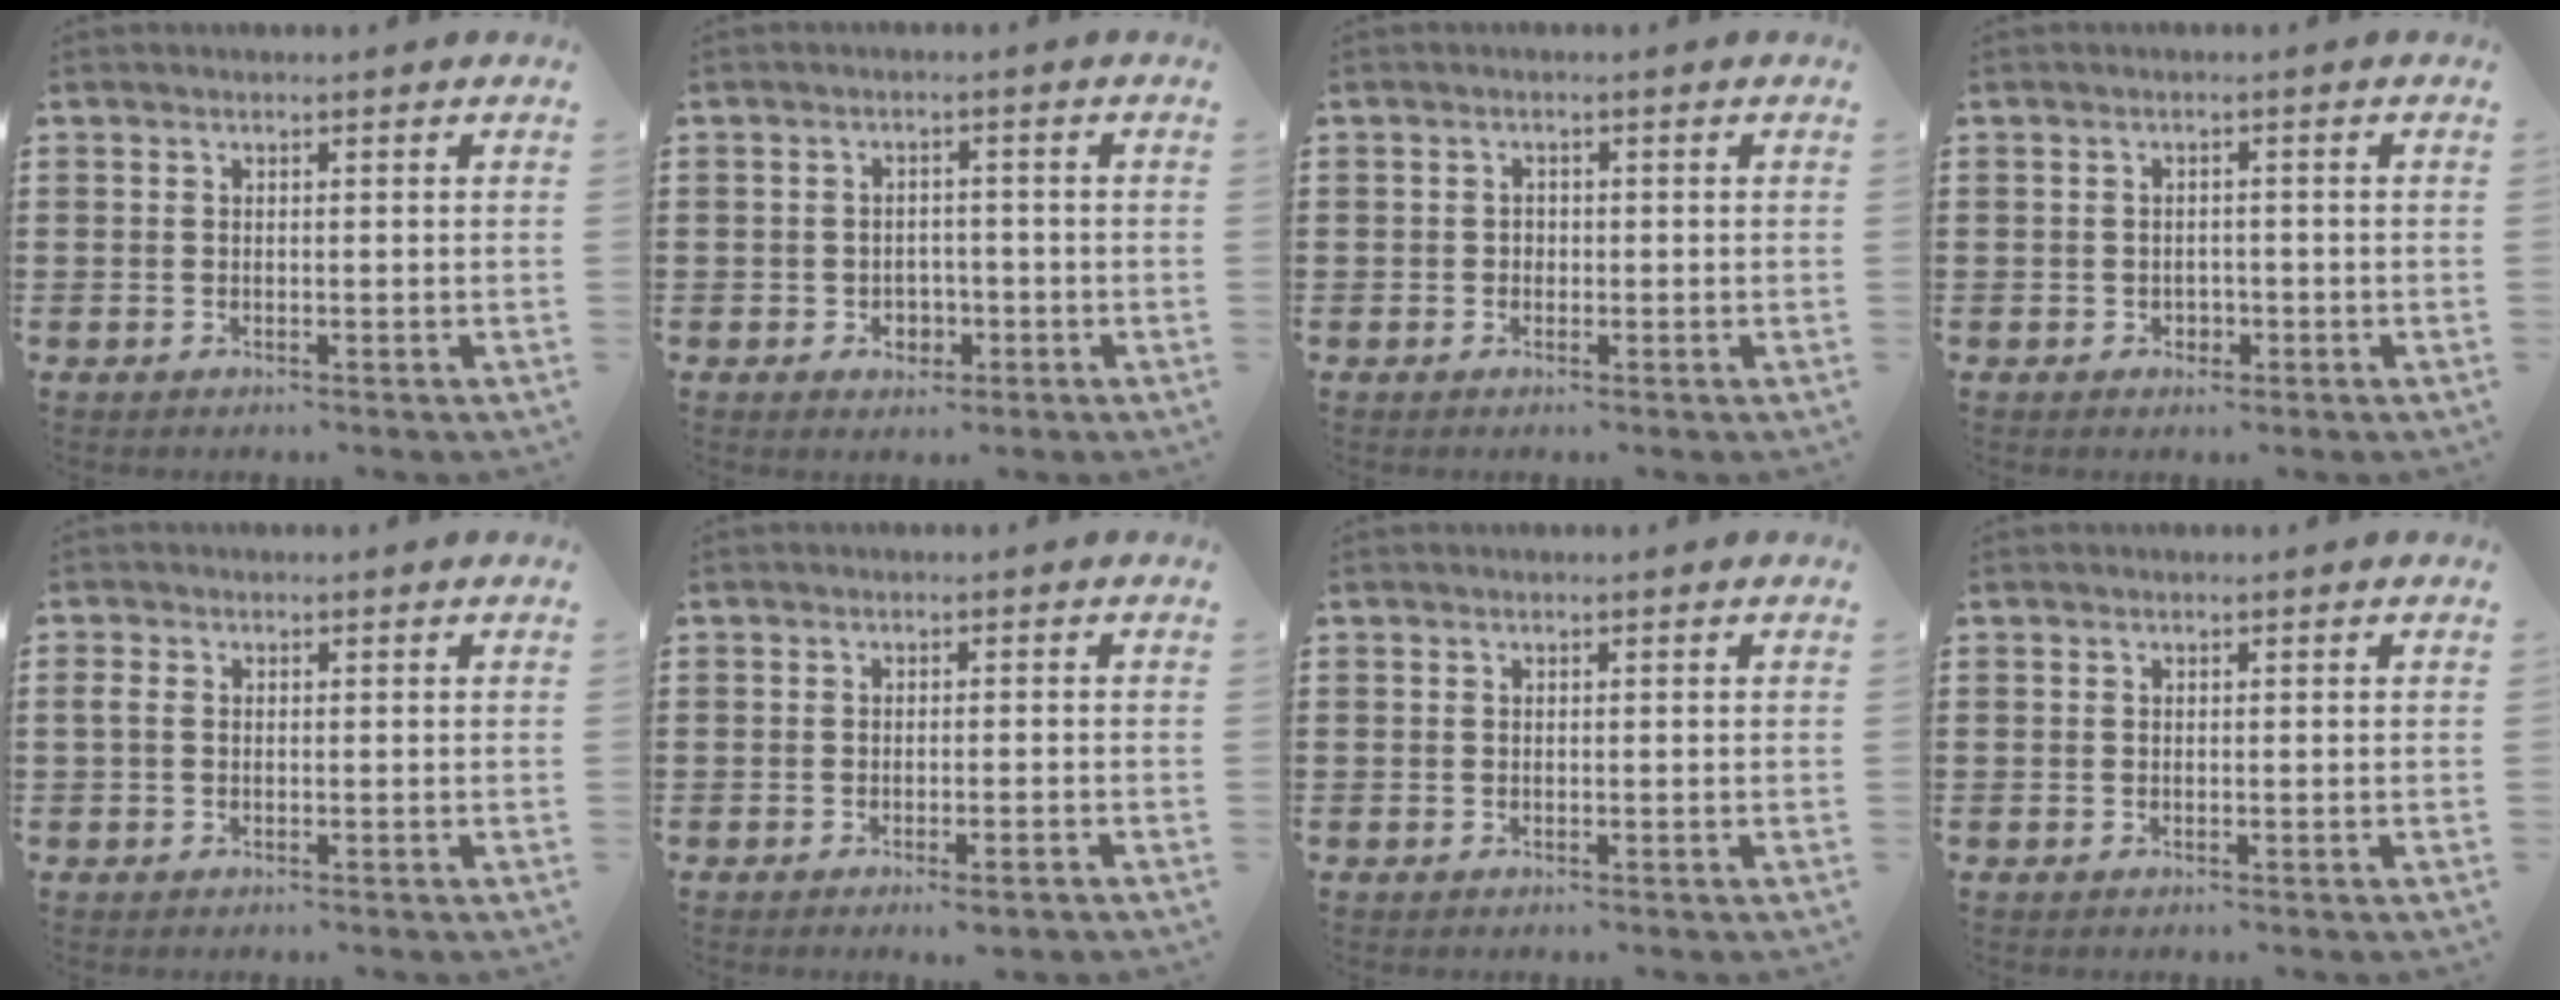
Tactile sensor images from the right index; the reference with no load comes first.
{"total": 2.6, "force": [-1.1, 2.1, 1.2], "torque": [-0.027, 0.003, -0.025]}
{"total": 0.9, "force": [-0.3, 0.8, 0.3], "torque": [-0.010, 0.001, -0.005]}
{"total": 1.3, "force": [-0.5, 1.1, 0.5], "torque": [-0.014, 0.000, -0.013]}
{"total": 1.4, "force": [0.0, 1.0, 0.9], "torque": [-0.029, 0.003, -0.004]}
{"total": 1.2, "force": [-0.9, 0.0, 0.7], "torque": [-0.014, -0.003, -0.017]}
{"total": 0.0}
{"total": 0.0}